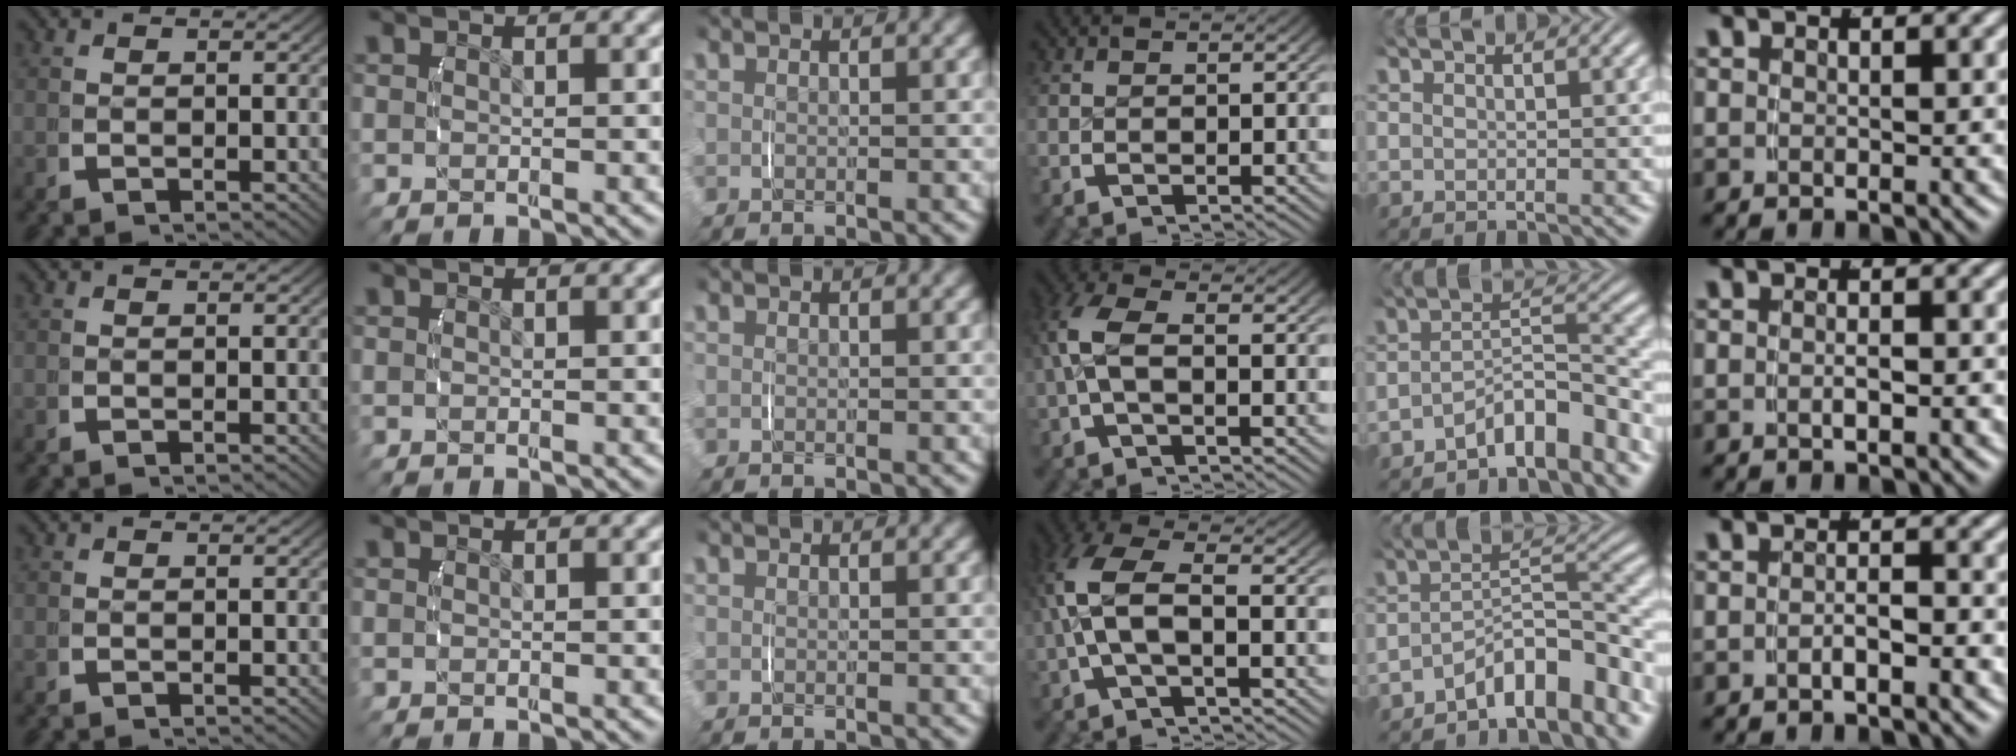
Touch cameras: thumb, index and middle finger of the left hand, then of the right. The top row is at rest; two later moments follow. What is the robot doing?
{"motion": "lift_and_place", "object": "toothpaste"}